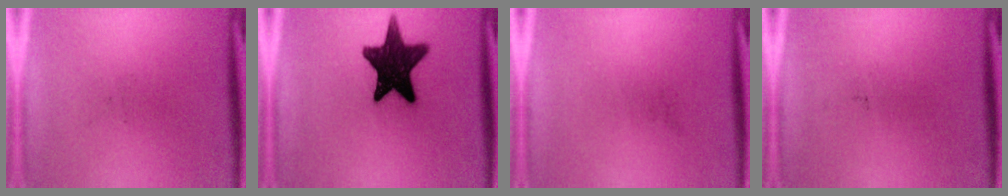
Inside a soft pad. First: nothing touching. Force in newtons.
{"total": 15.9}
{"total": 0.0}
{"total": 0.0}